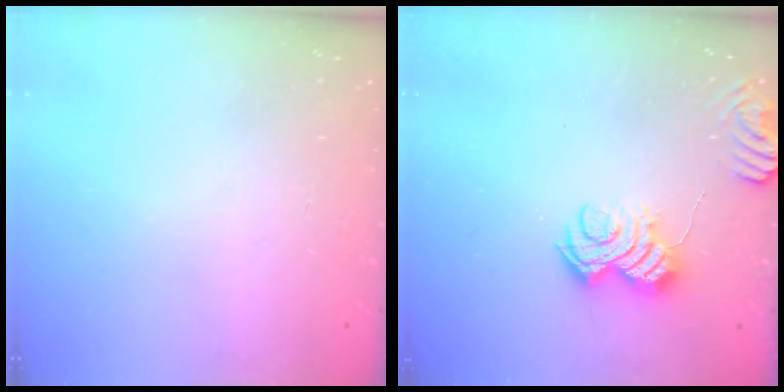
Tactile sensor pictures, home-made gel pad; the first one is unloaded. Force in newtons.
{"total": 6.9, "press": 6.9, "slide": 0.5}